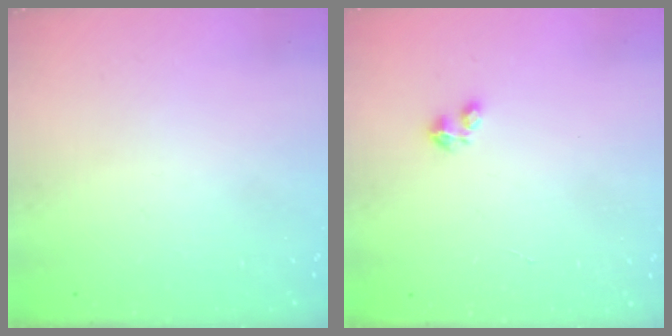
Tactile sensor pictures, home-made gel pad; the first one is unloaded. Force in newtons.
{"total": 1.8, "press": 1.8, "slide": 0.4}